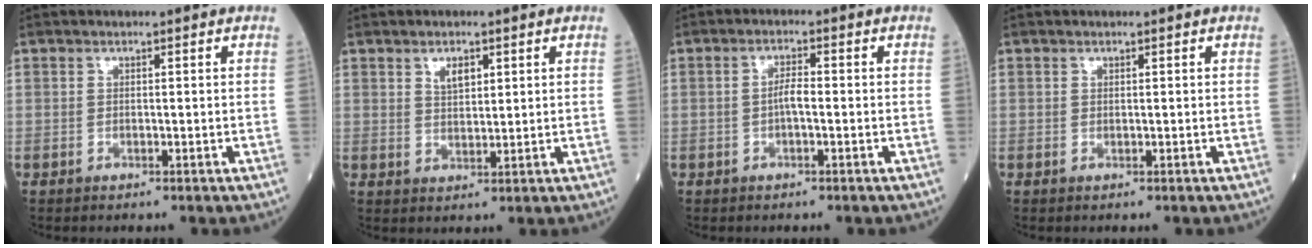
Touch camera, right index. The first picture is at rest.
{"total": 2.7, "force": [1.5, 1.1, 2.0], "torque": [-0.039, 0.002, 0.033]}
{"total": 2.3, "force": [-0.4, 0.4, 2.2], "torque": [-0.040, 0.005, -0.006]}
{"total": 0.0}